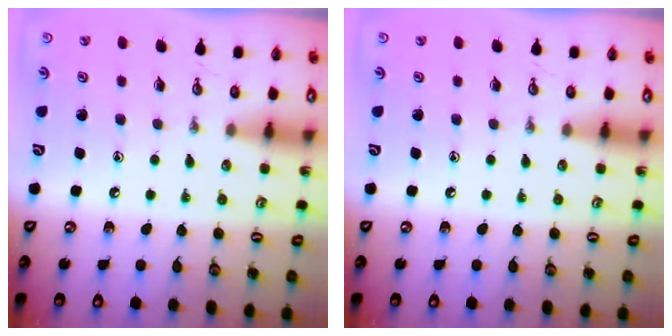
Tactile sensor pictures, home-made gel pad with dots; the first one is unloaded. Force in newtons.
{"total": 0.0}